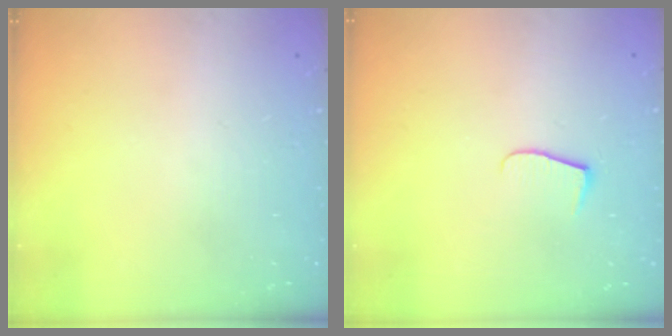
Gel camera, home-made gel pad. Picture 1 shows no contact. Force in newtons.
{"total": 6.2, "press": 6.2, "slide": 0.4}